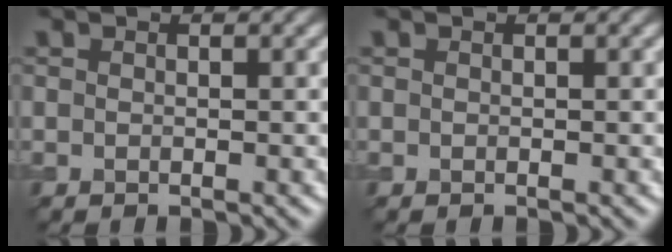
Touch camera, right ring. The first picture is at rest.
{"total": 0.0}